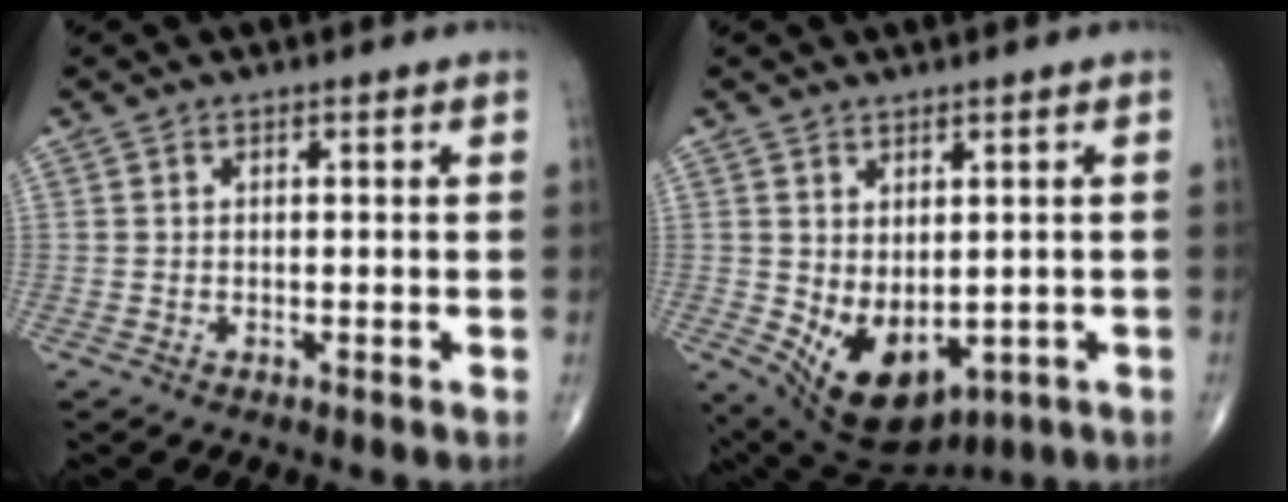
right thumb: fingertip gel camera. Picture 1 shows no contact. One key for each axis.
{"total": 11.0, "fx": -1.8, "fy": 6.7, "fz": 8.5, "tx": -0.119, "ty": -0.007, "tz": 0.003}